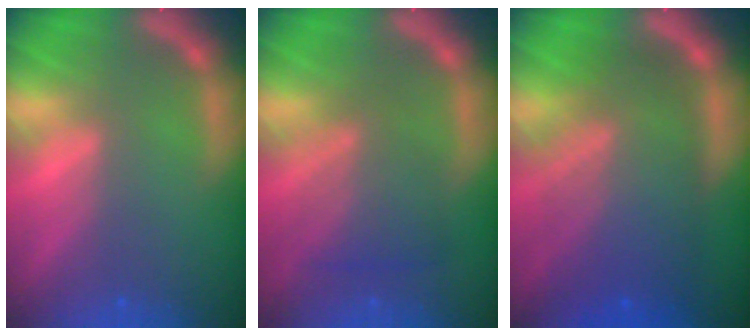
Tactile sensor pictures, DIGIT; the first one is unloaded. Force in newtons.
{"total": 5.1}
{"total": 10.0}